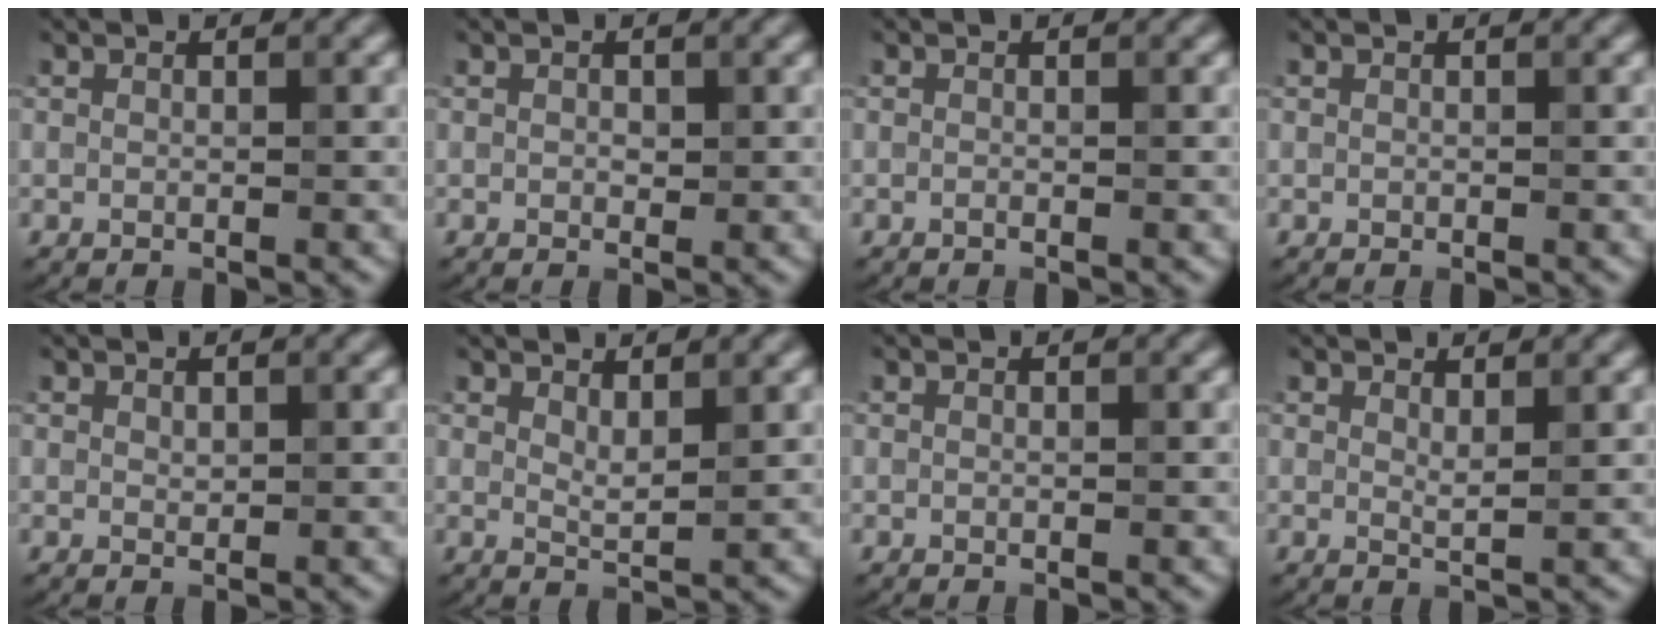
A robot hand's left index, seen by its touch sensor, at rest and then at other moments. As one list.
[{"total": 0.6, "force": [0.1, 0.4, 0.4], "torque": [-0.002, -0.002, 0.000]}, {"total": 0.0}, {"total": 0.0}, {"total": 0.5, "force": [0.4, 0.3, 0.3], "torque": [-0.003, -0.002, 0.009]}, {"total": 1.7, "force": [1.2, 0.3, 1.1], "torque": [-0.021, -0.004, 0.023]}, {"total": 0.0}, {"total": 1.1, "force": [0.9, 0.1, 0.7], "torque": [-0.013, -0.003, 0.015]}]